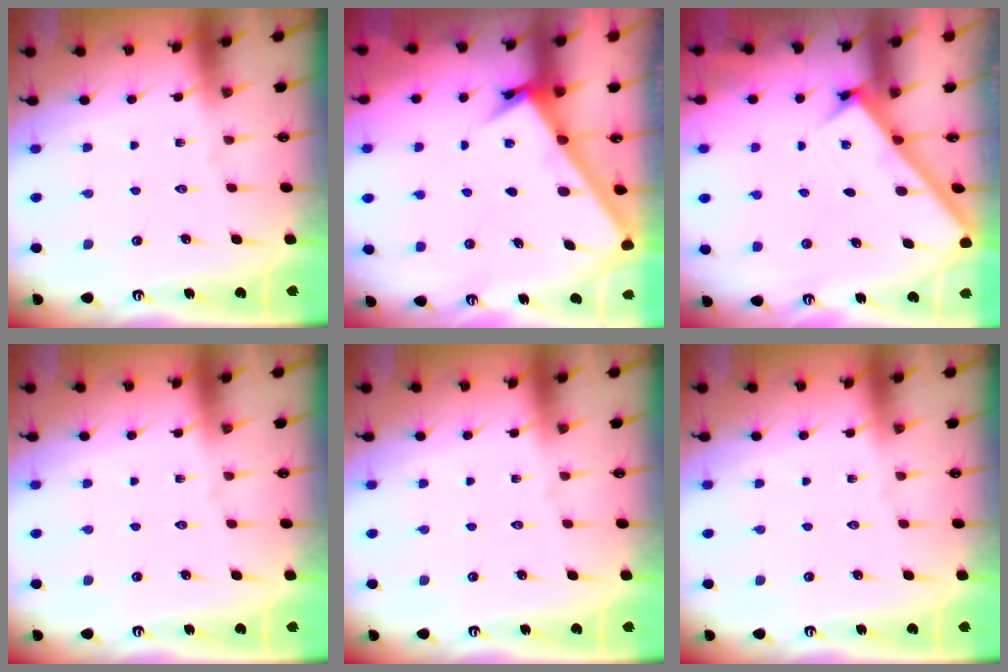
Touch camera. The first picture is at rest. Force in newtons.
{"total": 3.8, "press": 3.8, "slide": 0.4}
{"total": 2.3, "press": 2.3, "slide": 0.3}
{"total": 0.0}
{"total": 0.0}
{"total": 0.0}